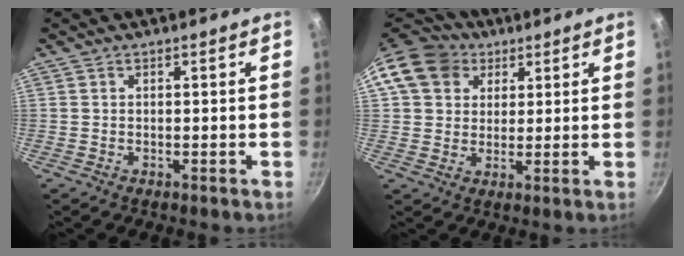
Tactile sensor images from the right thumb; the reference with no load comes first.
{"total": 12.6, "force": [5.0, 10.4, 5.2], "torque": [-0.083, 0.016, 0.078]}